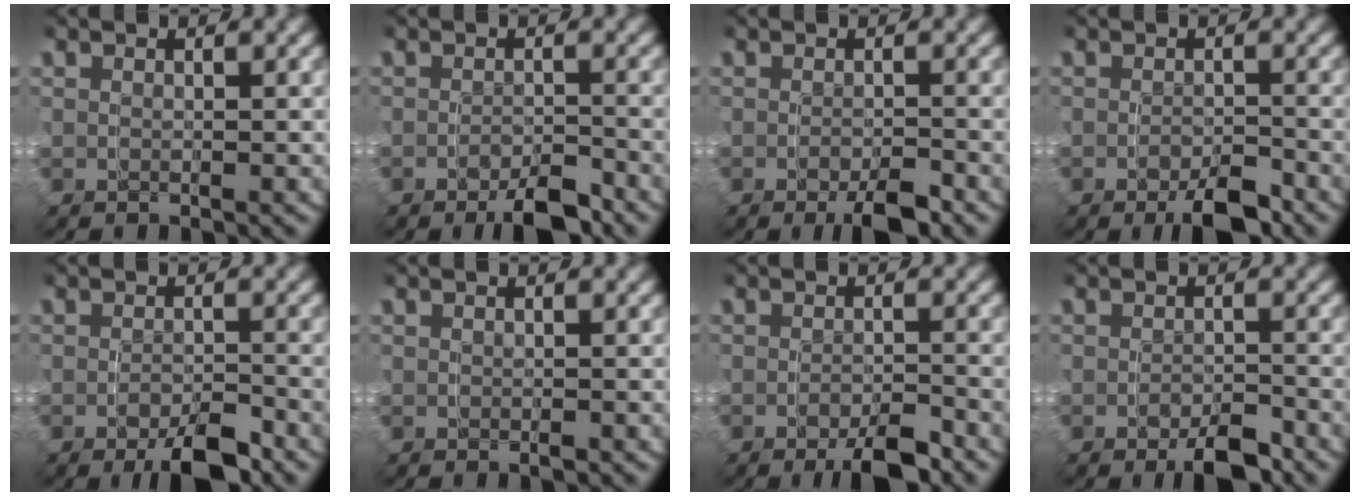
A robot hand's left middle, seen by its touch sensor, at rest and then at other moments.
{"total": 2.4, "force": [-2.1, 0.3, 1.2], "torque": [-0.010, 0.000, -0.040]}
{"total": 2.1, "force": [-1.6, 0.3, 1.4], "torque": [-0.019, -0.005, -0.027]}
{"total": 2.6, "force": [-2.0, 0.5, 1.6], "torque": [-0.018, -0.004, -0.036]}
{"total": 3.1, "force": [-2.2, 0.6, 2.0], "torque": [-0.027, -0.005, -0.039]}
{"total": 0.0}
{"total": 2.6, "force": [-2.1, 0.2, 1.5], "torque": [-0.018, -0.003, -0.037]}
{"total": 2.2, "force": [-1.9, 0.4, 1.1], "torque": [-0.012, -0.002, -0.034]}